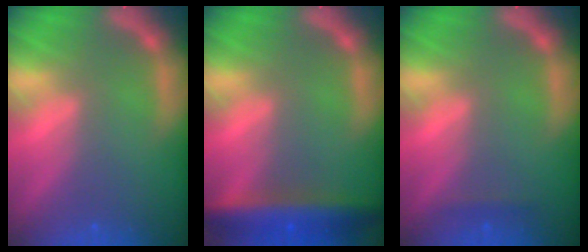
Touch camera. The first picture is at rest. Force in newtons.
{"total": 6.5}
{"total": 0.9}